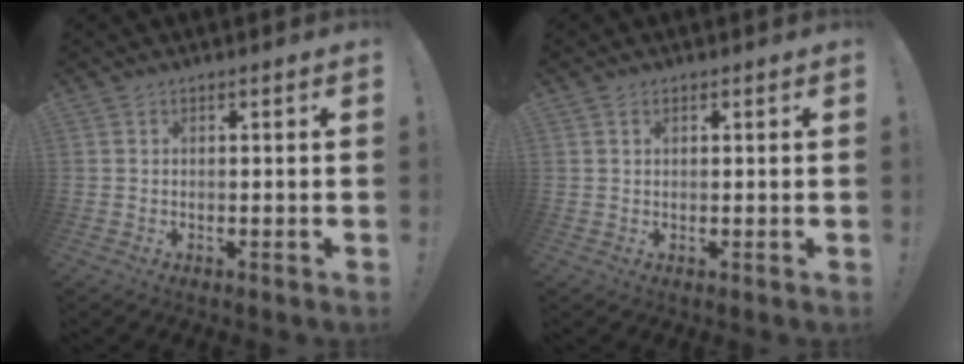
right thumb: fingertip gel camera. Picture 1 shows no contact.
{"total": 0.9, "force": [0.6, 0.6, 0.4], "torque": [-0.007, -0.001, 0.012]}